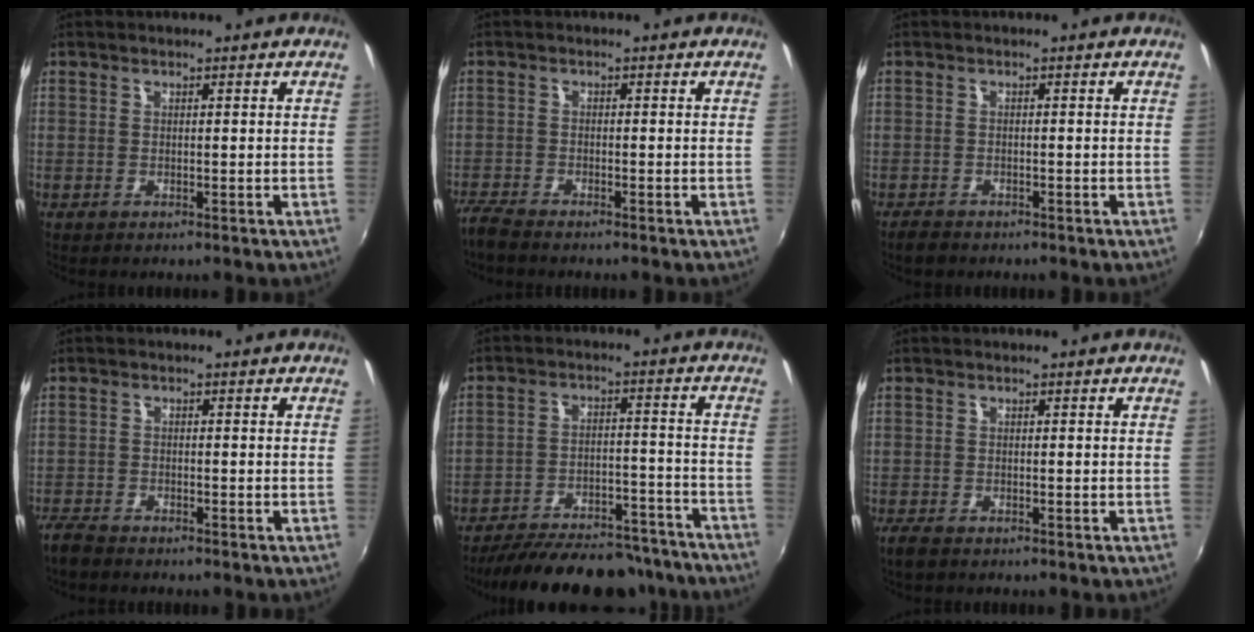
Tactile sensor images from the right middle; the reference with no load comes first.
{"total": 3.6, "force": [-3.4, 0.4, 1.2], "torque": [-0.039, -0.016, -0.068]}
{"total": 2.1, "force": [-1.7, 0.6, 0.9], "torque": [-0.023, -0.008, -0.033]}
{"total": 3.9, "force": [-3.6, 1.0, 1.1], "torque": [-0.037, -0.015, -0.074]}
{"total": 24.4, "force": [-21.5, 7.2, 9.1], "torque": [-0.171, 0.008, -0.278]}
{"total": 2.6, "force": [-2.1, 0.9, 1.3], "torque": [-0.031, -0.010, -0.041]}